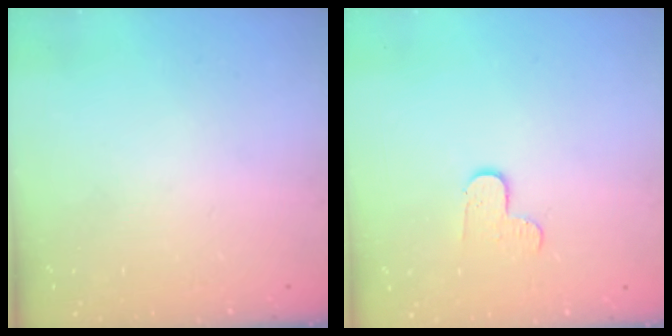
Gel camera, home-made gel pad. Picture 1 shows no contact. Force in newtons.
{"total": 5.5, "press": 5.5, "slide": 0.5}